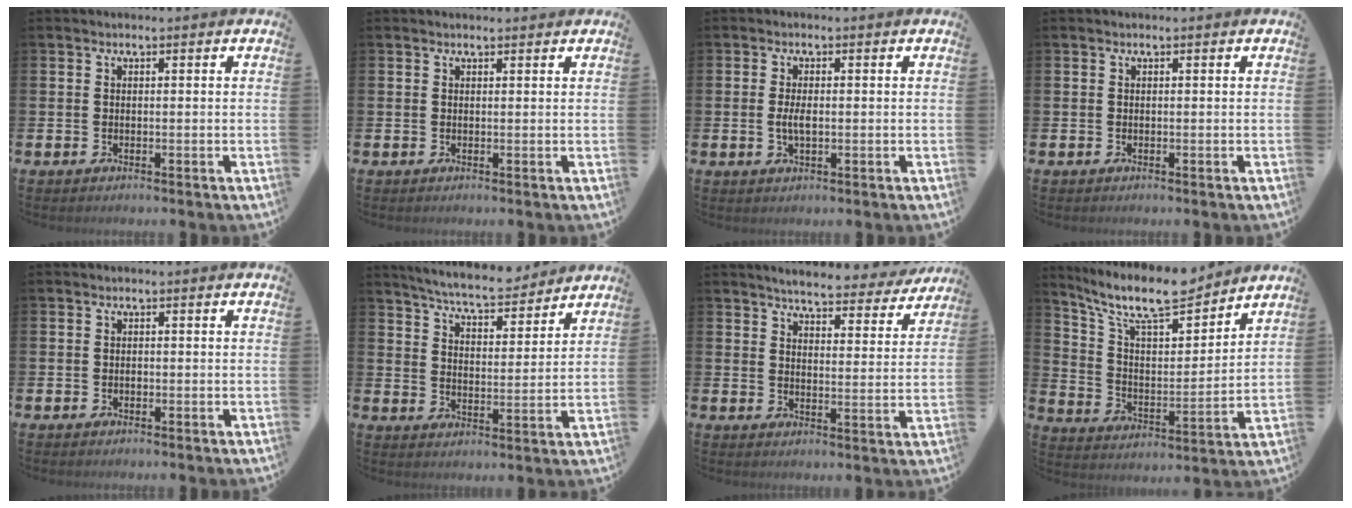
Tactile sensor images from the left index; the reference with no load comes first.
{"total": 0.6, "force": [0.6, 0.1, 0.1], "torque": [0.009, -0.003, 0.008]}
{"total": 2.5, "force": [-0.1, 1.0, 2.3], "torque": [-0.040, 0.000, -0.004]}
{"total": 0.0}
{"total": 0.6, "force": [-0.1, 0.5, 0.3], "torque": [-0.003, 0.002, -0.004]}
{"total": 6.9, "force": [6.6, 0.7, 1.6], "torque": [-0.050, -0.043, 0.116]}
{"total": 5.0, "force": [4.8, 0.6, 1.1], "torque": [-0.030, -0.033, 0.079]}
{"total": 11.6, "force": [10.1, 2.7, 5.1], "torque": [-0.131, -0.059, 0.177]}